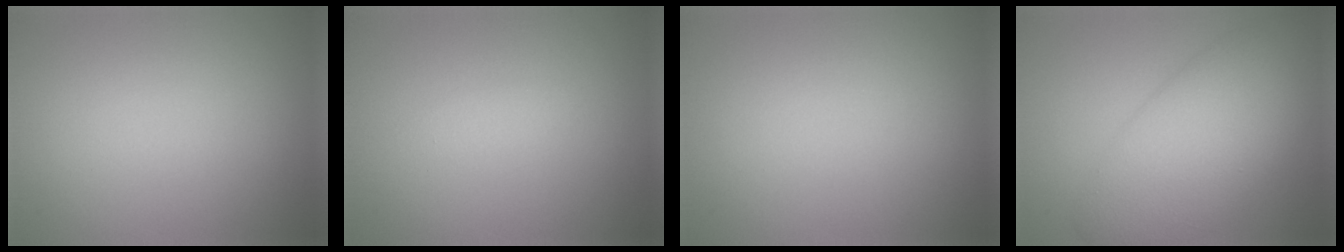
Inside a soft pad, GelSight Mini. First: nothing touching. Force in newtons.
{"total": 0.8, "press": 0.8, "slide": 0.0}
{"total": 0.0}
{"total": 8.8, "press": 8.8, "slide": 0.2}